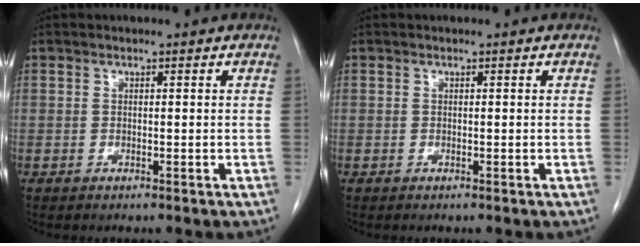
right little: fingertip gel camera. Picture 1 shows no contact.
{"total": 0.0}